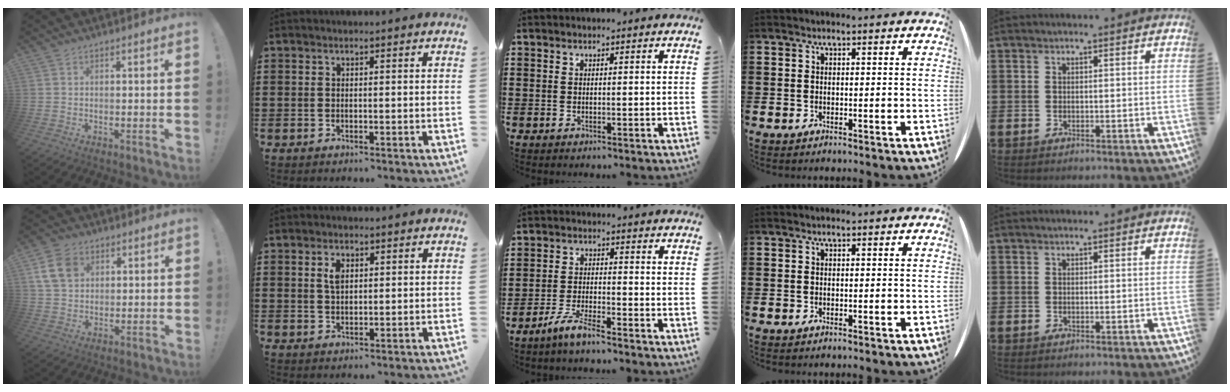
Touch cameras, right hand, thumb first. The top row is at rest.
{"thumb": {"total": 9.9, "force": [3.7, 7.4, 5.4], "torque": [-0.099, 0.000, 0.076]}, "index": {"total": 2.6, "force": [1.0, 1.4, 2.0], "torque": [-0.044, 0.007, 0.016]}, "middle": {"total": 4.6, "force": [-4.0, 0.2, 2.3], "torque": [-0.060, -0.007, -0.081]}}